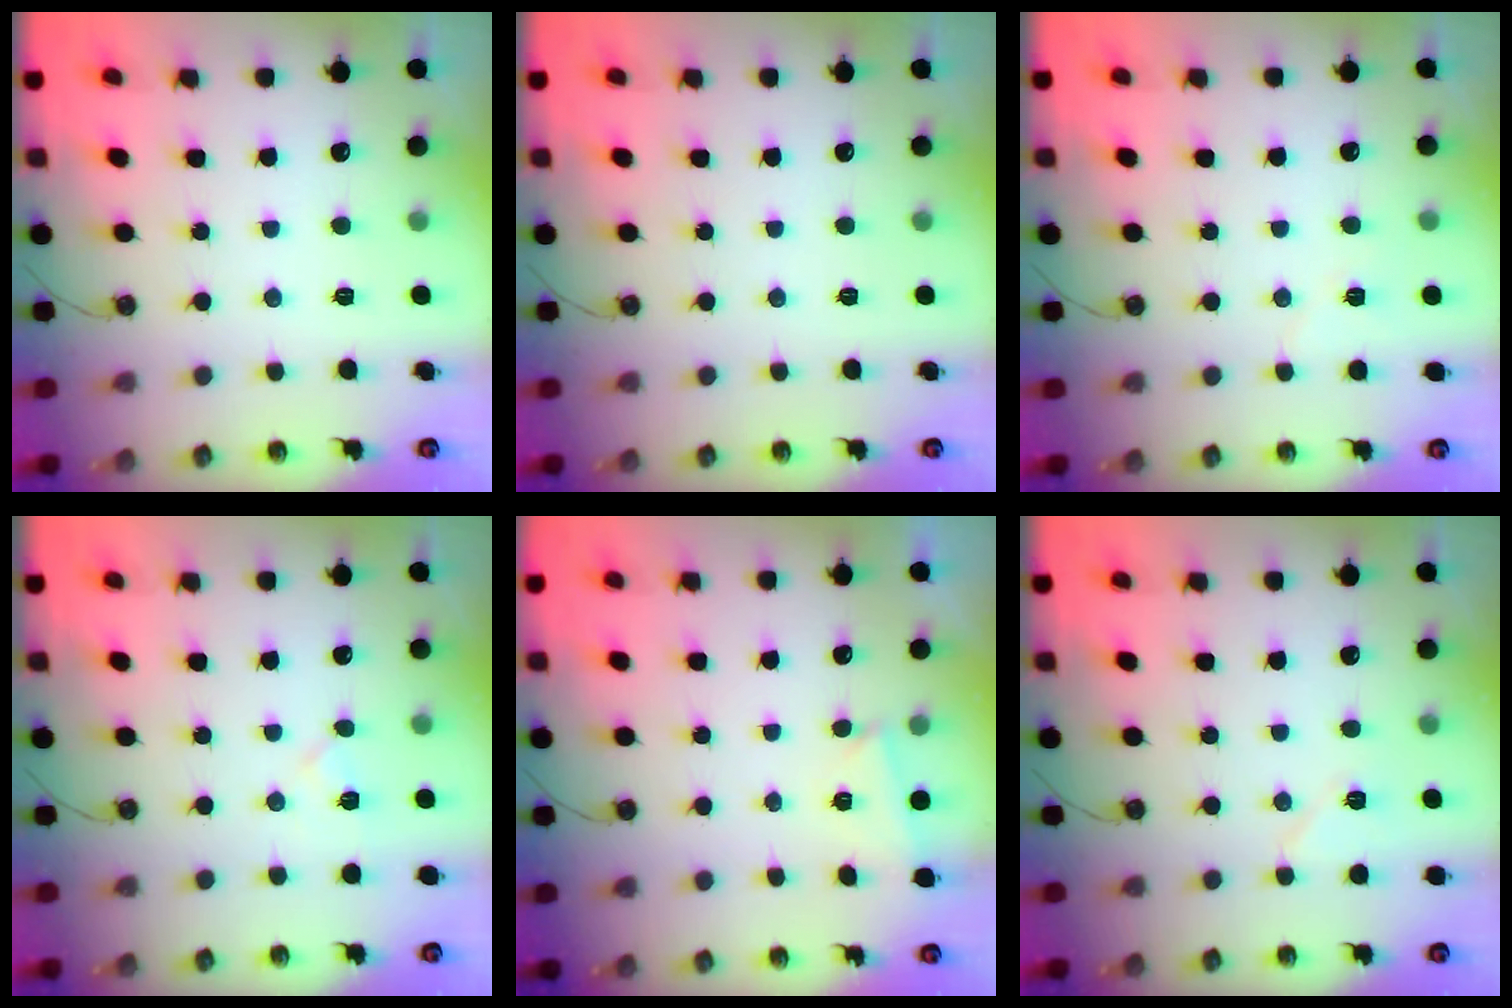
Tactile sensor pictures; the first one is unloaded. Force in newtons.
{"total": 0.0}
{"total": 6.3, "press": 5.7, "slide": 2.8}
{"total": 6.2, "press": 5.8, "slide": 2.1}
{"total": 2.3, "press": 2.2, "slide": 0.9}
{"total": 5.9, "press": 5.6, "slide": 2.0}